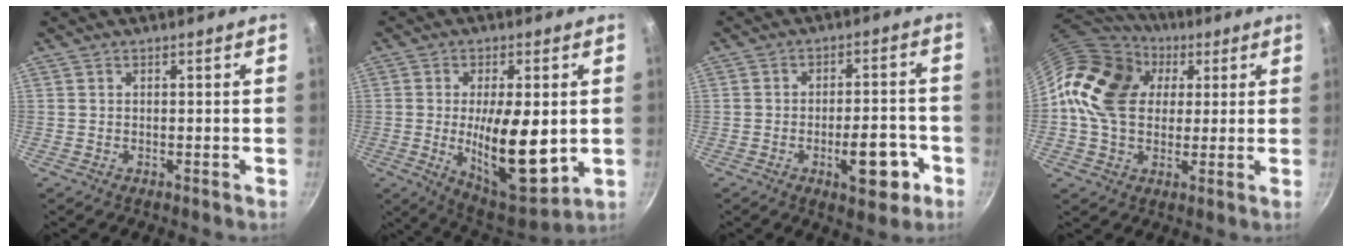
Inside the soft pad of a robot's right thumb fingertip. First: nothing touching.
{"total": 16.8, "force": [-1.0, 6.6, 15.4], "torque": [-0.230, -0.019, -0.005]}
{"total": 9.8, "force": [-3.9, 4.3, 7.9], "torque": [-0.079, 0.026, -0.048]}
{"total": 18.8, "force": [3.8, 14.0, 11.9], "torque": [-0.191, 0.022, 0.051]}